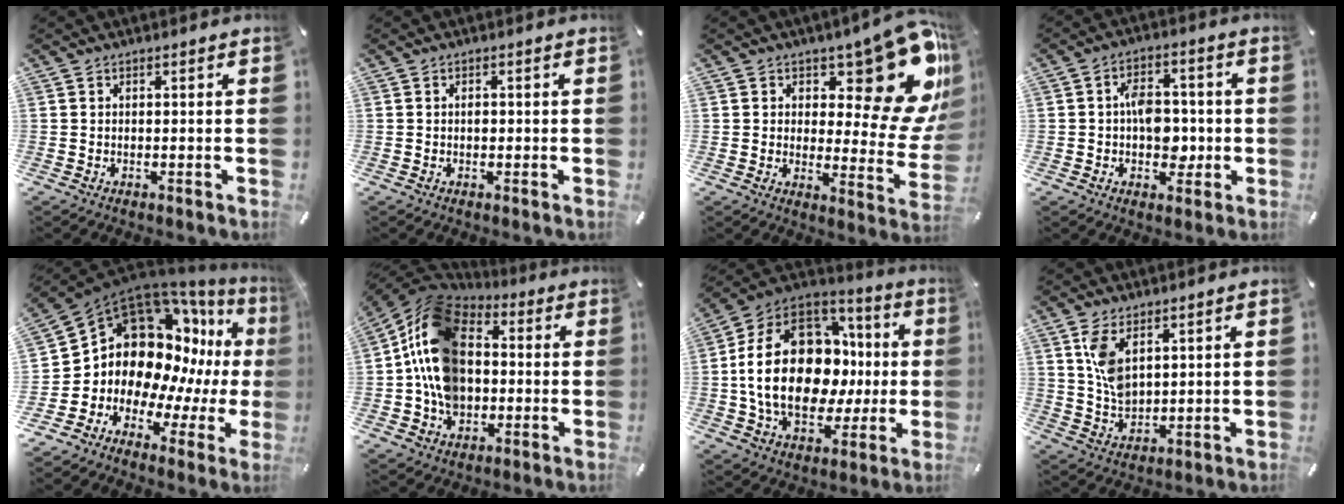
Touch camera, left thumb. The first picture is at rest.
{"total": 1.2, "force": [-0.2, 0.8, 0.9], "torque": [-0.019, 0.001, -0.004]}
{"total": 18.7, "force": [11.1, 8.4, 12.5], "torque": [-0.145, -0.094, 0.187]}
{"total": 8.5, "force": [-0.8, 6.2, 5.8], "torque": [-0.085, 0.009, -0.012]}
{"total": 16.0, "force": [4.9, 13.1, 7.8], "torque": [-0.149, -0.088, 0.109]}
{"total": 17.3, "force": [-0.9, 13.8, 10.4], "torque": [-0.232, 0.016, -0.019]}
{"total": 24.0, "force": [-0.1, 17.4, 16.5], "torque": [-0.341, -0.009, 0.008]}
{"total": 7.7, "force": [3.4, 4.6, 5.0], "torque": [-0.113, -0.012, 0.062]}